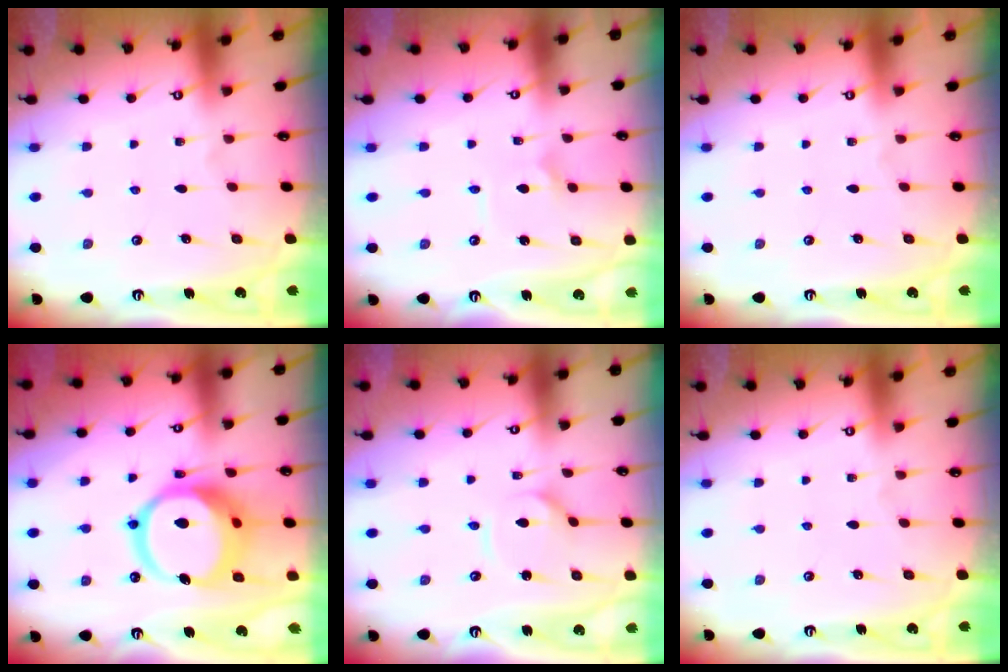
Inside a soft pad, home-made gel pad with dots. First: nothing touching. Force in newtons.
{"total": 2.5, "press": 2.5, "slide": 0.2}
{"total": 0.0}
{"total": 17.0, "press": 16.9, "slide": 2.1}
{"total": 3.7, "press": 3.7, "slide": 0.1}
{"total": 0.0}